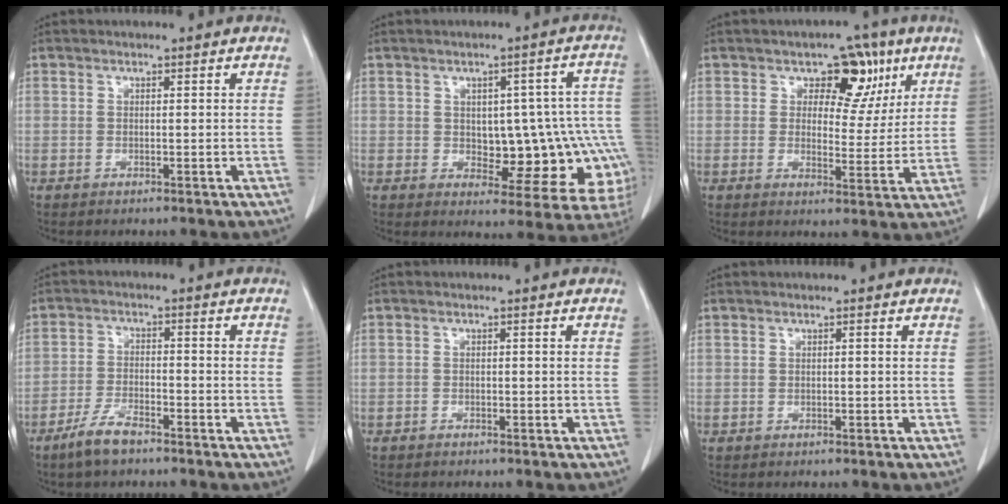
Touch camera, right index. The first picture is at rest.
{"total": 14.4, "force": [-1.8, 6.8, 12.6], "torque": [-0.113, 0.031, -0.004]}
{"total": 8.3, "force": [3.9, 5.3, 5.0], "torque": [-0.045, 0.008, 0.051]}
{"total": 5.4, "force": [-4.1, 1.2, 3.2], "torque": [-0.070, -0.004, -0.081]}
{"total": 0.6, "force": [-0.5, 0.2, 0.1], "torque": [-0.001, 0.000, -0.013]}
{"total": 0.0}